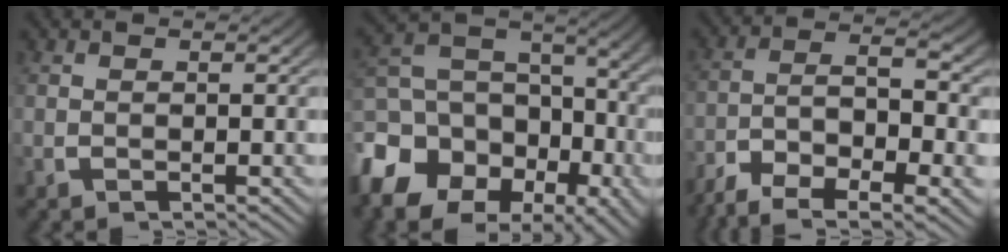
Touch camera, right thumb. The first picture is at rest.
{"total": 14.8, "force": [-4.3, 11.8, 7.9], "torque": [-0.159, -0.044, -0.062]}
{"total": 10.5, "force": [-5.6, 5.8, 6.8], "torque": [-0.127, -0.040, -0.078]}